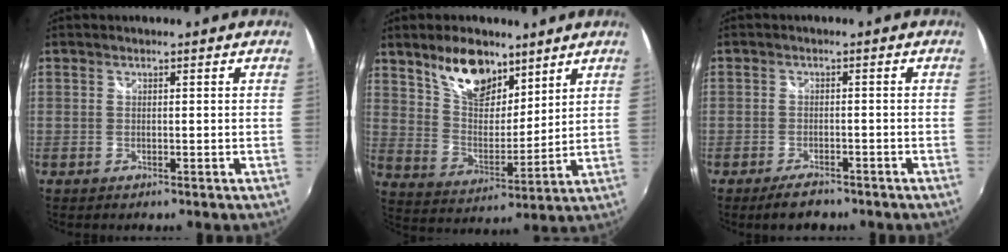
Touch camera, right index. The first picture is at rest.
{"total": 12.8, "force": [8.8, 6.3, 6.8], "torque": [-0.119, 0.006, 0.164]}
{"total": 4.1, "force": [-3.2, 2.1, 1.5], "torque": [-0.034, 0.003, -0.049]}